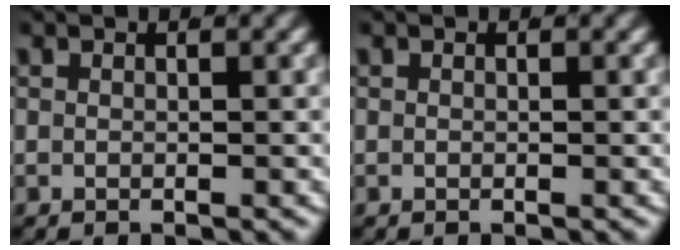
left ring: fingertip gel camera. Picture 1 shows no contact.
{"total": 0.0}